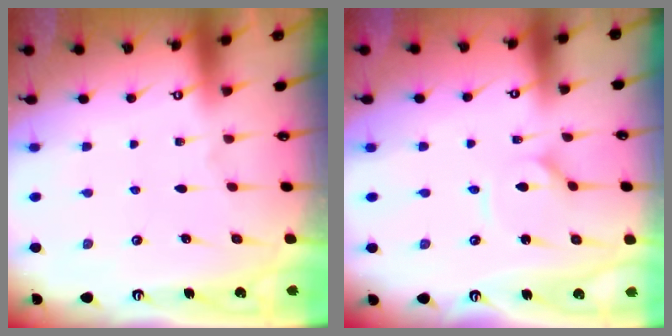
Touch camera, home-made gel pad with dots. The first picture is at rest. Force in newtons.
{"total": 1.5, "press": 1.4, "slide": 0.3}